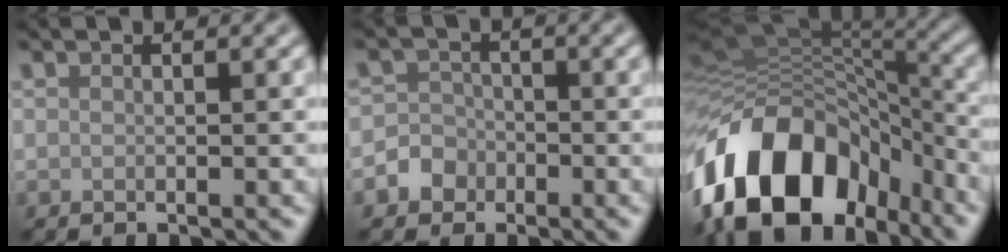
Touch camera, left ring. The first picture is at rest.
{"total": 2.7, "force": [-1.4, 2.3, 0.3], "torque": [0.019, 0.005, -0.036]}
{"total": 15.2, "force": [-8.2, 9.5, 8.5], "torque": [-0.179, 0.014, -0.135]}